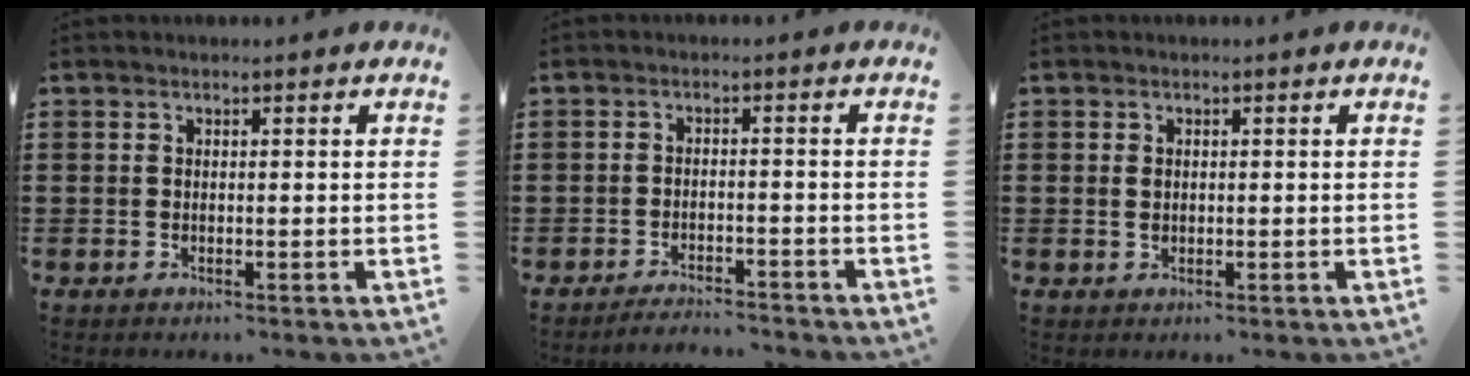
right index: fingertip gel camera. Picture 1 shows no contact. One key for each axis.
{"total": 2.6, "fx": -2.6, "fy": 0.1, "fz": 0.1, "tx": -0.007, "ty": 0.001, "tz": -0.054}
{"total": 1.1, "fx": 0.1, "fy": 0.7, "fz": 0.8, "tx": -0.019, "ty": 0.004, "tz": 0.002}